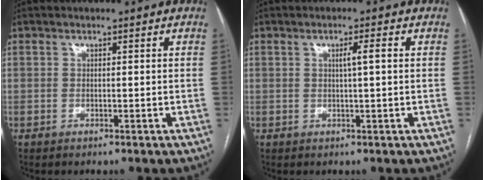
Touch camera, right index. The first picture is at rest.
{"total": 2.2, "force": [0.4, -0.3, 2.1], "torque": [-0.036, 0.002, 0.008]}